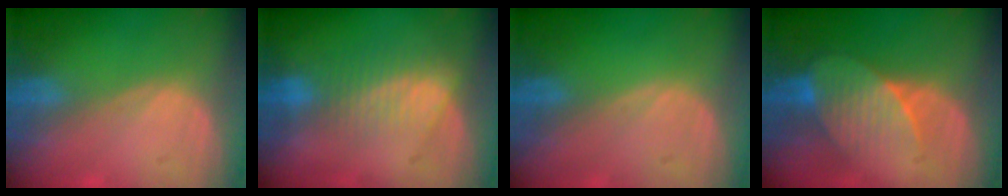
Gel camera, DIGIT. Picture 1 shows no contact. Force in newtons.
{"total": 7.4, "press": 6.3, "slide": 3.8}
{"total": 0.0}
{"total": 7.6, "press": 6.9, "slide": 3.1}